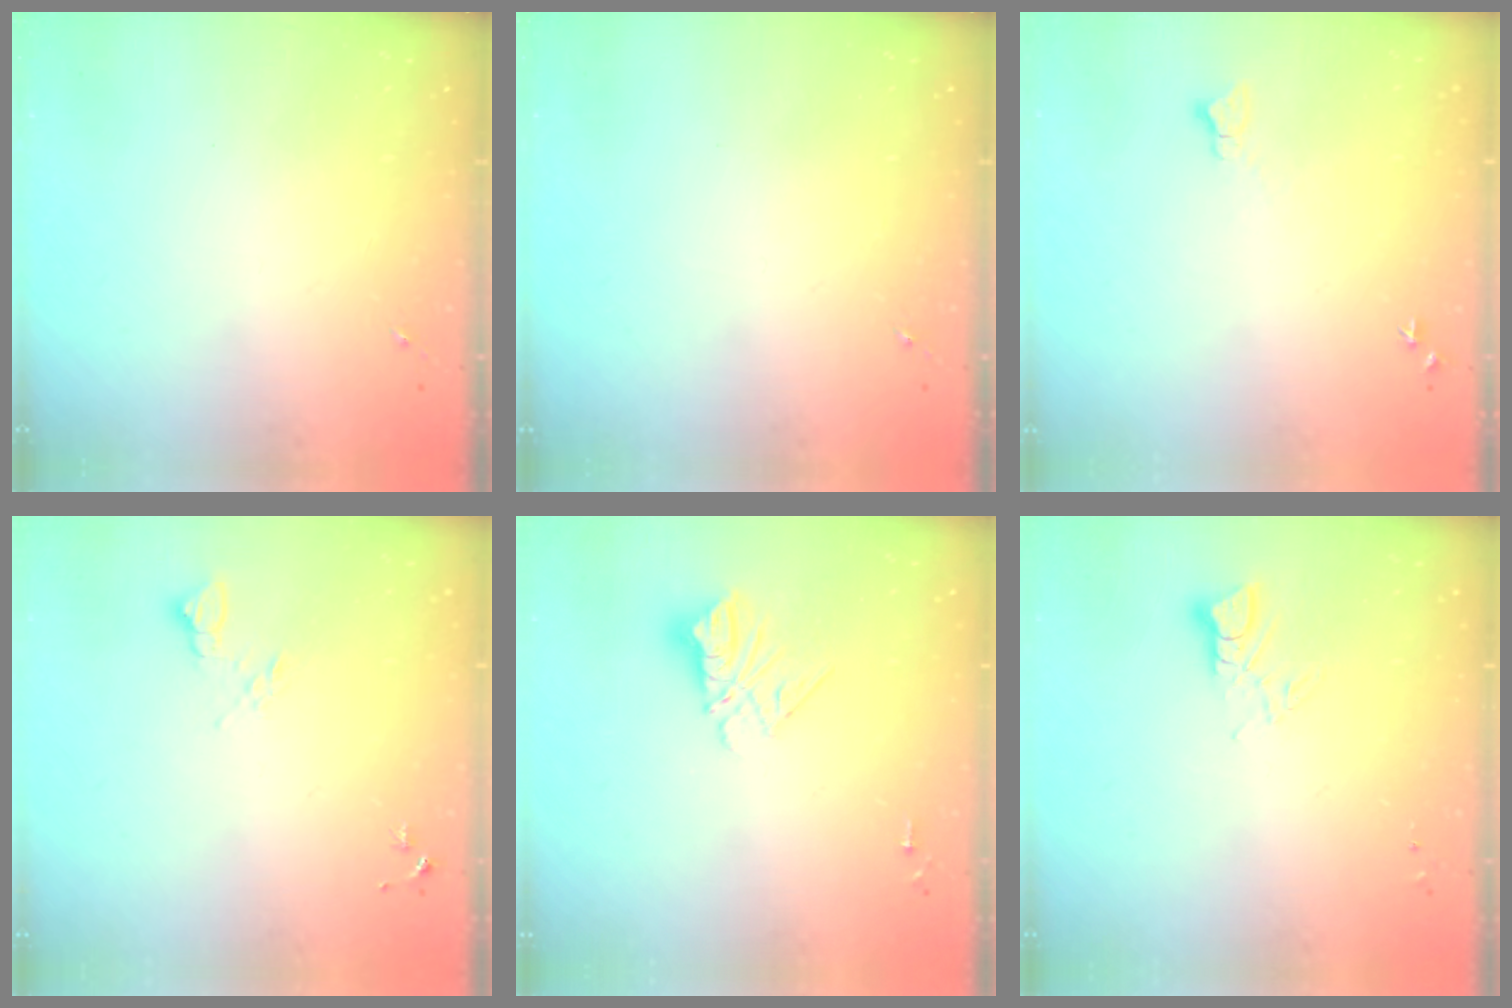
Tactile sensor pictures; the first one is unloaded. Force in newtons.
{"total": 0.0}
{"total": 4.1, "press": 4.0, "slide": 0.5}
{"total": 6.6, "press": 6.5, "slide": 0.8}
{"total": 9.8, "press": 9.7, "slide": 0.8}
{"total": 3.7, "press": 3.7, "slide": 0.4}